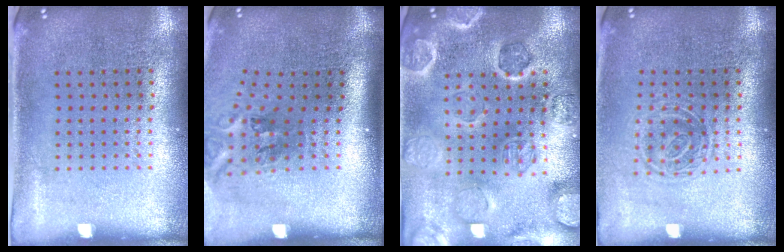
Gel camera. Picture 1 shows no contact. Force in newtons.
{"total": 2.2, "press": 1.3, "slide": 1.7}
{"total": 2.5, "press": 2.5, "slide": 0.3}
{"total": 1.3, "press": 1.1, "slide": 0.7}